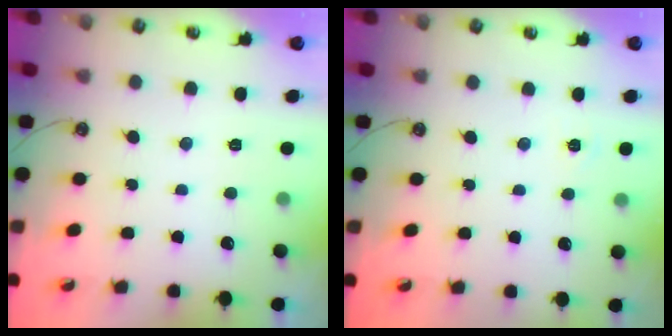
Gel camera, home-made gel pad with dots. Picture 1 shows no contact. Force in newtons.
{"total": 2.1, "press": 2.1, "slide": 0.3}